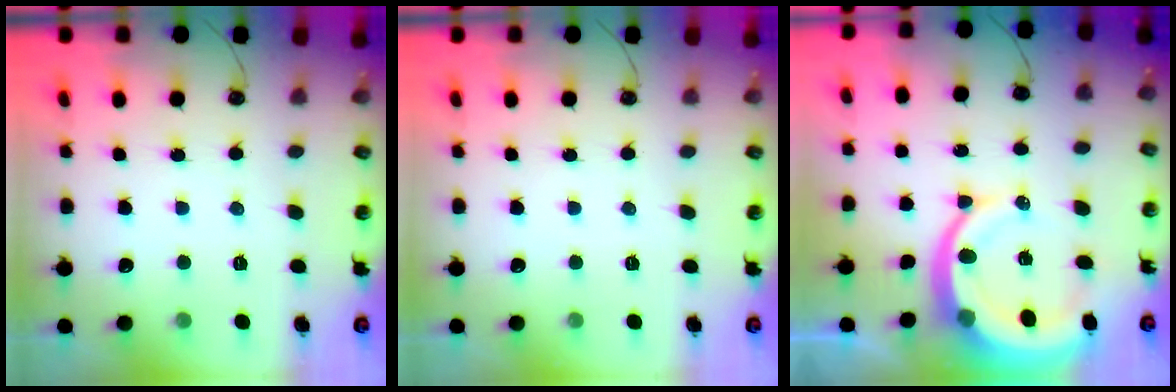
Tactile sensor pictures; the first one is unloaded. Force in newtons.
{"total": 0.0}
{"total": 13.4, "press": 13.3, "slide": 1.5}